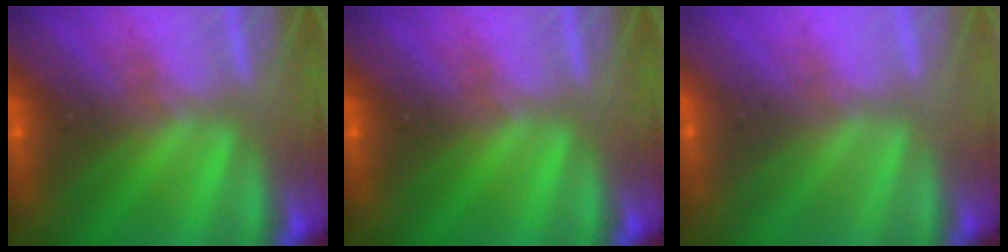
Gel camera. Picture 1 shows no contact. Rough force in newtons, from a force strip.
{"total": 0.0}
{"total": 2.8}